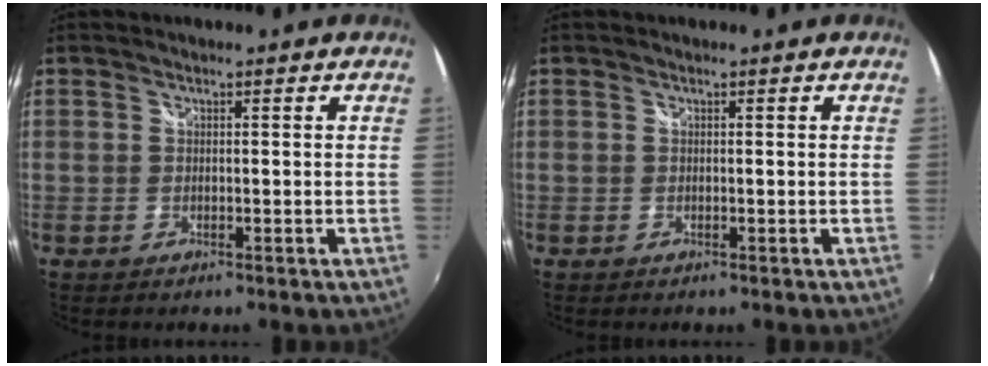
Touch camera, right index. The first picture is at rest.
{"total": 0.0}